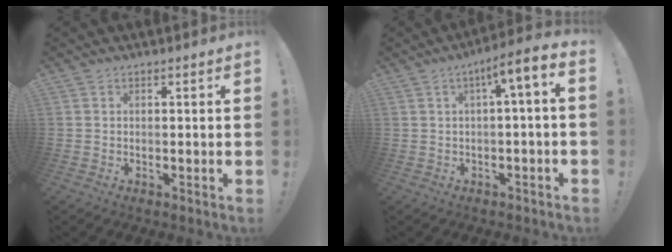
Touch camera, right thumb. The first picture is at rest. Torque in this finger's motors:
{"motor_torque": [1.18, 1.19, 0.14, 0.19, 0.10]}